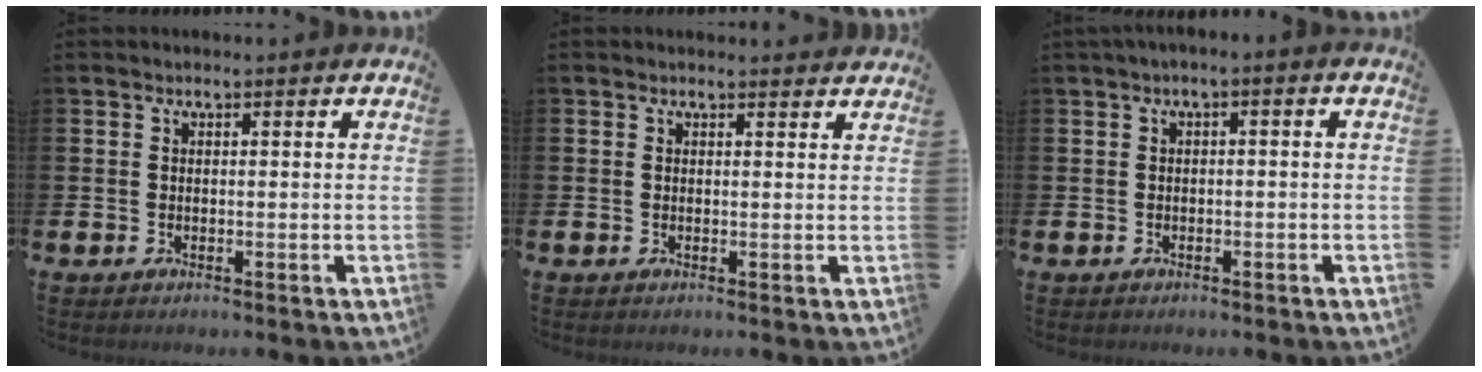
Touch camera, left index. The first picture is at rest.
{"total": 1.0, "force": [1.0, 0.0, 0.1], "torque": [0.008, -0.004, 0.017]}
{"total": 1.0, "force": [-0.6, 0.1, 0.8], "torque": [-0.020, 0.004, -0.011]}